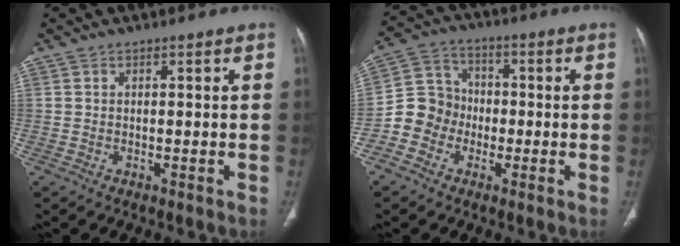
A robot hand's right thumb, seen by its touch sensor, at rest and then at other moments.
{"total": 8.6, "force": [-2.6, 7.8, 2.5], "torque": [-0.020, 0.034, -0.059]}